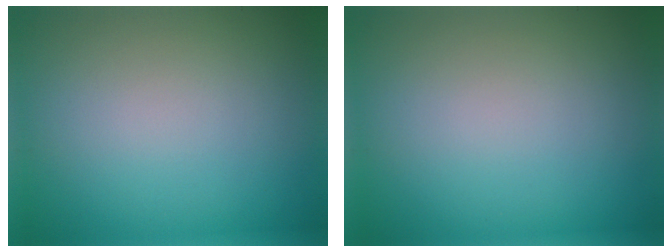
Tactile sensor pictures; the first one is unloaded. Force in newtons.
{"total": 0.0}